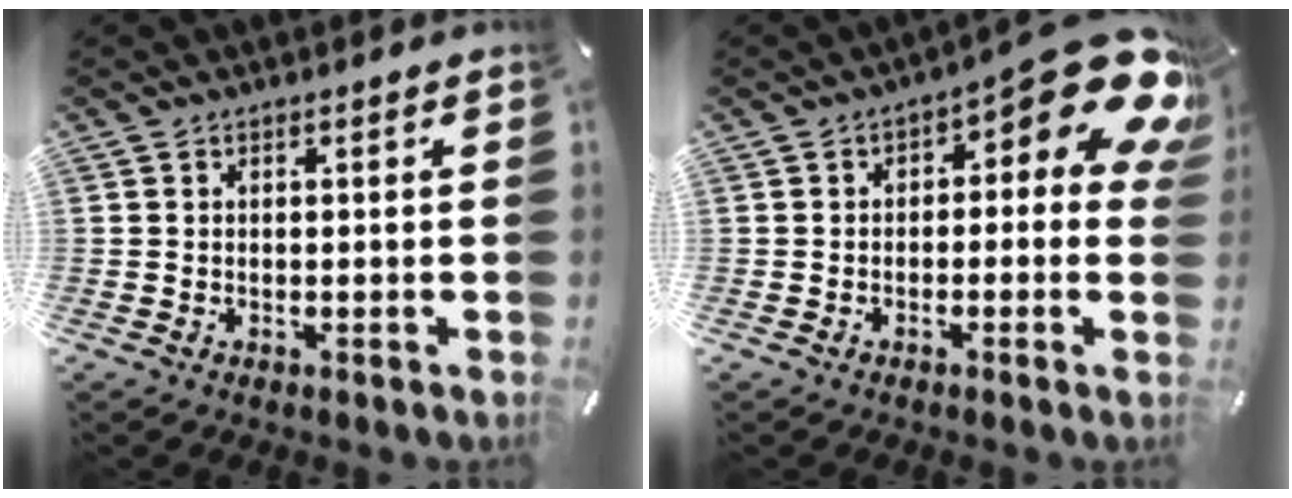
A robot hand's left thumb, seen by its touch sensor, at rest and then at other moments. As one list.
[{"total": 13.6, "force": [5.7, 5.4, 11.1], "torque": [-0.138, -0.049, 0.097]}]